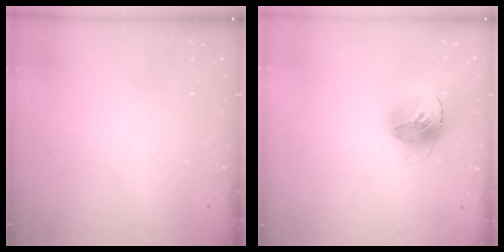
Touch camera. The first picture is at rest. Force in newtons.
{"total": 15.4, "press": 15.3, "slide": 1.7}